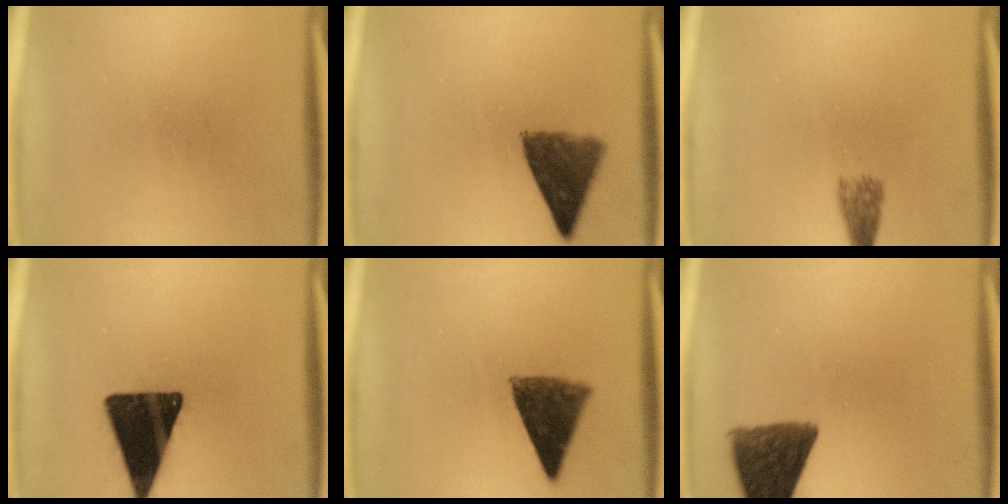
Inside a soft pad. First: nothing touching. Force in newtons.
{"total": 8.6}
{"total": 2.7}
{"total": 17.7}
{"total": 9.3}
{"total": 10.8}